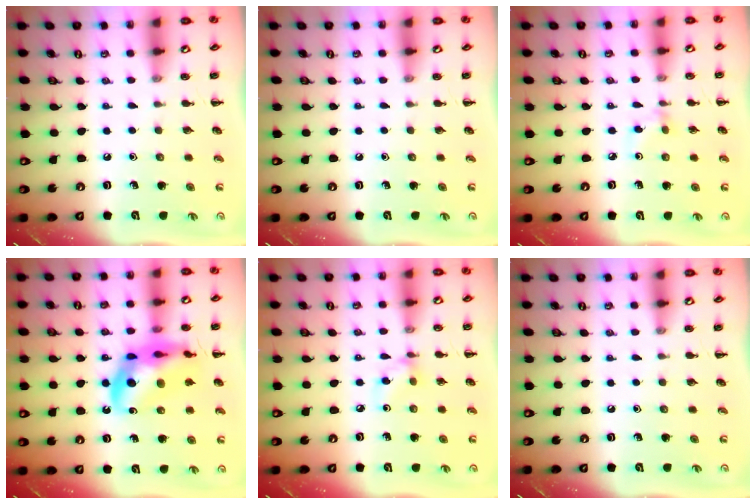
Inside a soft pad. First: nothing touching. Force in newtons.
{"total": 0.0}
{"total": 2.8, "press": 2.6, "slide": 1.0}
{"total": 16.9, "press": 16.4, "slide": 4.1}
{"total": 3.8, "press": 3.7, "slide": 0.8}
{"total": 0.0}